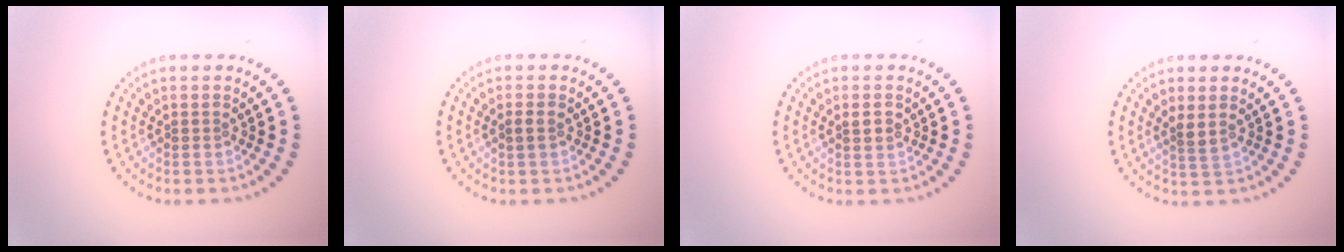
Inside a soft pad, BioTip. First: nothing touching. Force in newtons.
{"total": 1.1, "press": 1.1, "slide": 0.2}
{"total": 1.0, "press": 1.0, "slide": 0.1}
{"total": 1.4, "press": 1.1, "slide": 0.9}